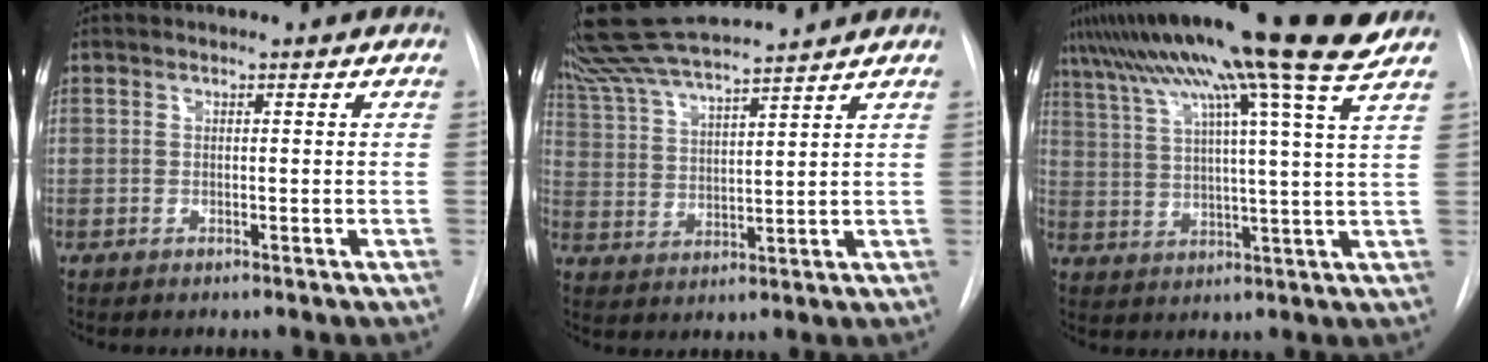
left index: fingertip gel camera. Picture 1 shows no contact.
{"total": 14.2, "force": [12.9, -0.3, 6.1], "torque": [-0.120, 0.021, 0.227]}
{"total": 20.4, "force": [15.3, -1.5, 13.4], "torque": [-0.228, 0.020, 0.220]}